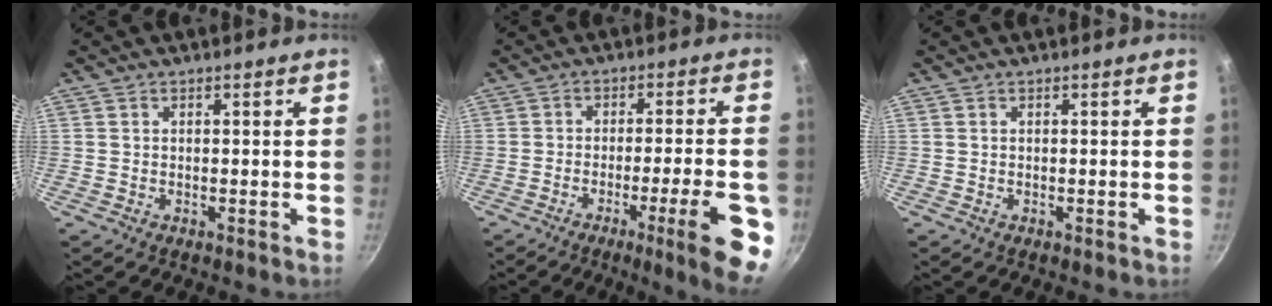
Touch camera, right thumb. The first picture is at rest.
{"total": 12.8, "force": [-4.9, 1.7, 11.7], "torque": [-0.148, 0.019, -0.065]}
{"total": 0.0}